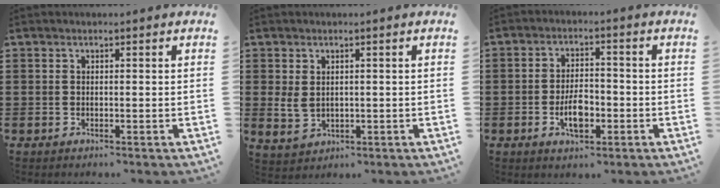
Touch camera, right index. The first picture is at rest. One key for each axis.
{"total": 2.7, "fx": 0.7, "fy": 2.0, "fz": 1.6, "tx": -0.046, "ty": 0.004, "tz": 0.012}
{"total": 5.2, "fx": -1.6, "fy": 2.5, "fz": 4.2, "tx": -0.072, "ty": 0.003, "tz": -0.031}